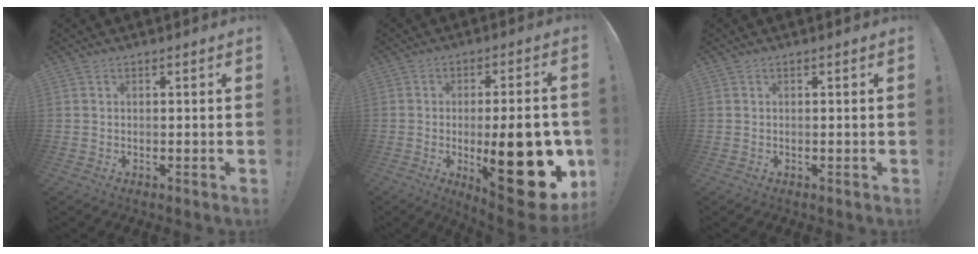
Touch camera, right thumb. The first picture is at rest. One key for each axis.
{"total": 24.6, "fx": -5.3, "fy": 8.9, "fz": 22.4, "tx": -0.306, "ty": 0.010, "tz": -0.064}
{"total": 0.0}